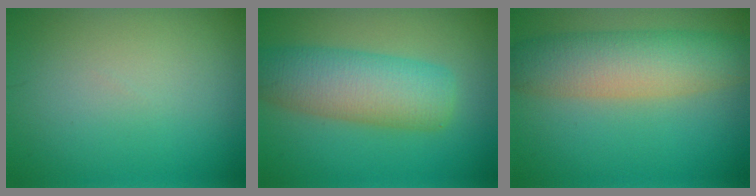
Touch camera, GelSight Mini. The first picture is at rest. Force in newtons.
{"total": 6.9, "press": 6.9, "slide": 0.2}
{"total": 6.9, "press": 6.9, "slide": 0.4}